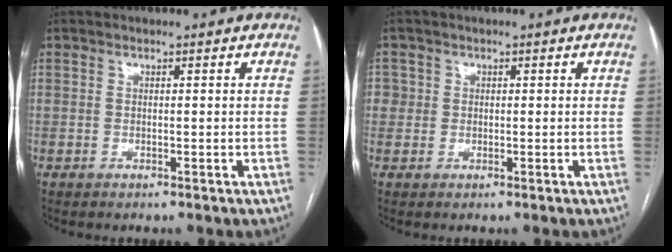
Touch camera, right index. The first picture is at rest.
{"total": 2.1, "force": [0.3, 2.0, 0.2], "torque": [0.010, 0.004, 0.004]}